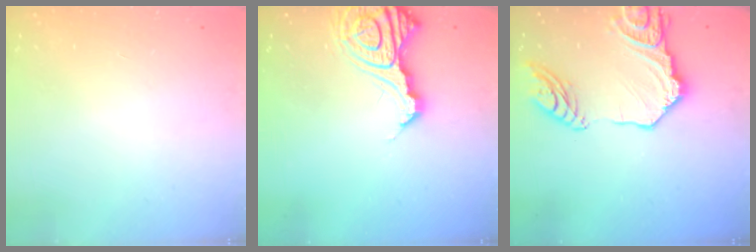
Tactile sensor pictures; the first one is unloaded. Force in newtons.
{"total": 13.8, "press": 13.7, "slide": 1.5}
{"total": 17.7, "press": 17.6, "slide": 2.1}